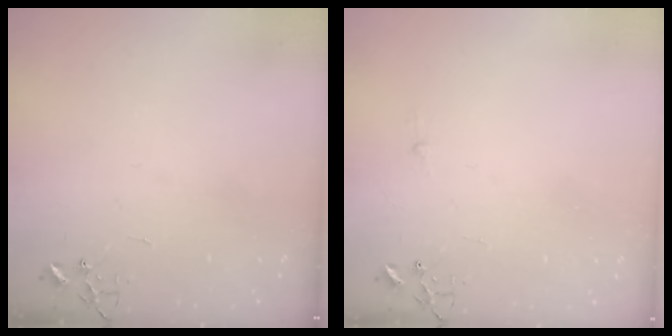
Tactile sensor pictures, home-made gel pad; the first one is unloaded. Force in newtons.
{"total": 2.6, "press": 2.5, "slide": 0.4}